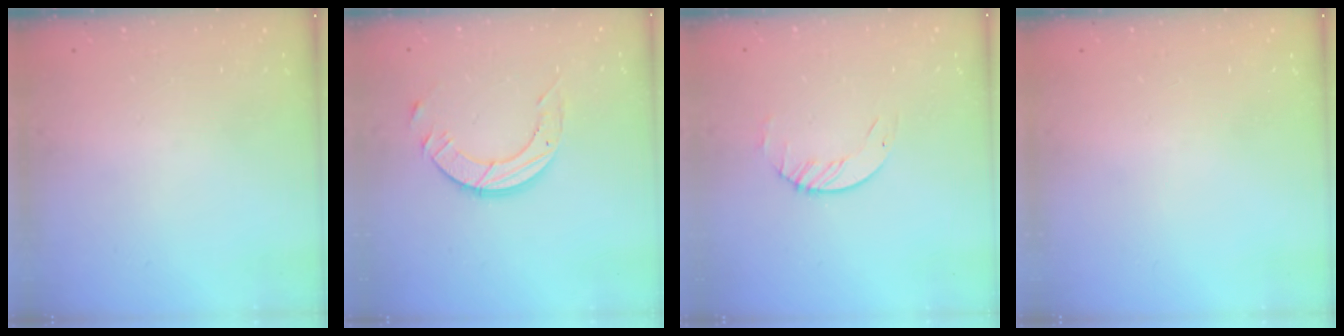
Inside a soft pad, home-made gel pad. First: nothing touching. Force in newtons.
{"total": 9.0, "press": 9.0, "slide": 0.8}
{"total": 1.7, "press": 1.7, "slide": 0.2}
{"total": 0.0}